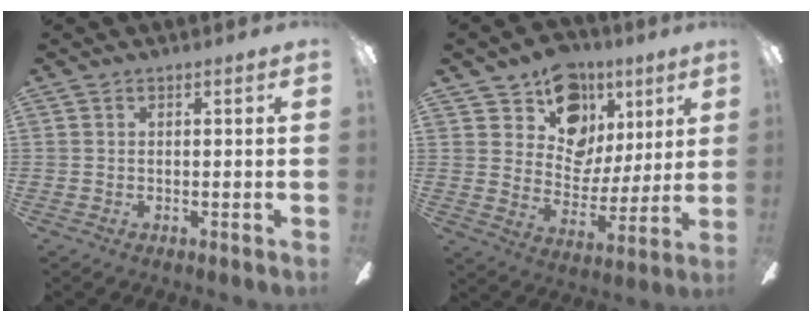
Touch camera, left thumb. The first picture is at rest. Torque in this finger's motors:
{"motor_torque": [0.23, -0.24, -0.11, 0.07, 0.05]}